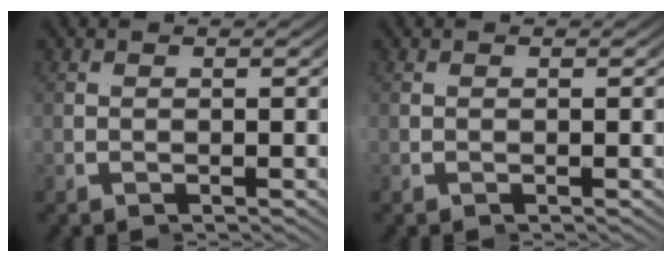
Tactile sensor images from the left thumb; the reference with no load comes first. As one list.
[{"total": 0.0}]